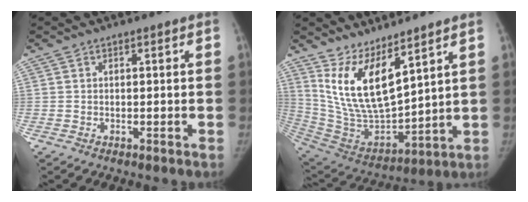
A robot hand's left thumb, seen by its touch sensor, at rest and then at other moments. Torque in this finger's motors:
{"motor_torque": [1.97, 1.02, 1.18, -1.59, 0.43]}